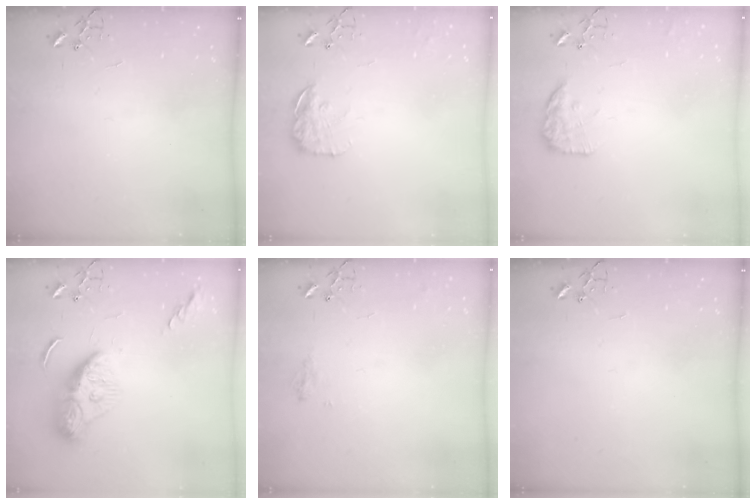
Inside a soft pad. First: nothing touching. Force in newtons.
{"total": 12.9, "press": 12.8, "slide": 0.6}
{"total": 12.1, "press": 12.0, "slide": 0.6}
{"total": 11.6, "press": 11.6, "slide": 1.0}
{"total": 7.7, "press": 7.7, "slide": 0.9}
{"total": 0.0}